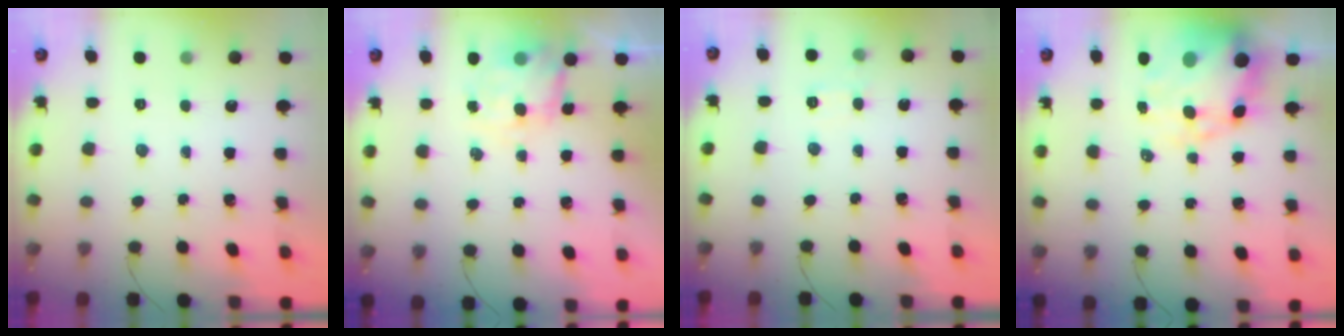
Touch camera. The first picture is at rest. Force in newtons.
{"total": 7.2, "press": 7.1, "slide": 1.0}
{"total": 5.9, "press": 5.7, "slide": 1.6}
{"total": 13.7, "press": 13.2, "slide": 3.6}